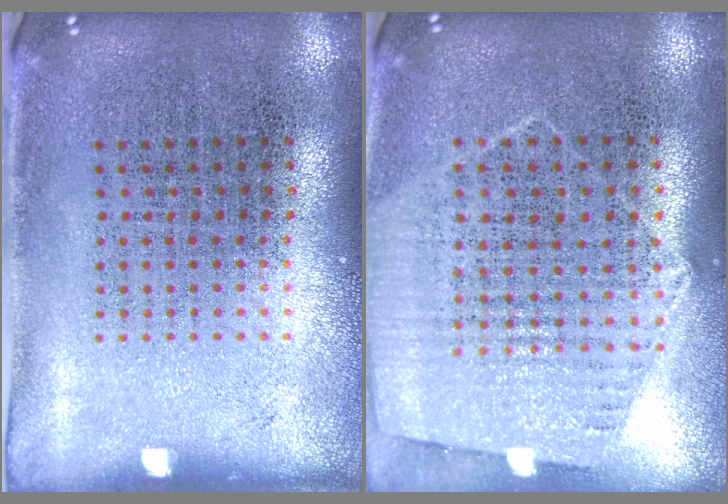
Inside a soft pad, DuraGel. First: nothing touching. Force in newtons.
{"total": 1.2, "press": 1.1, "slide": 0.4}